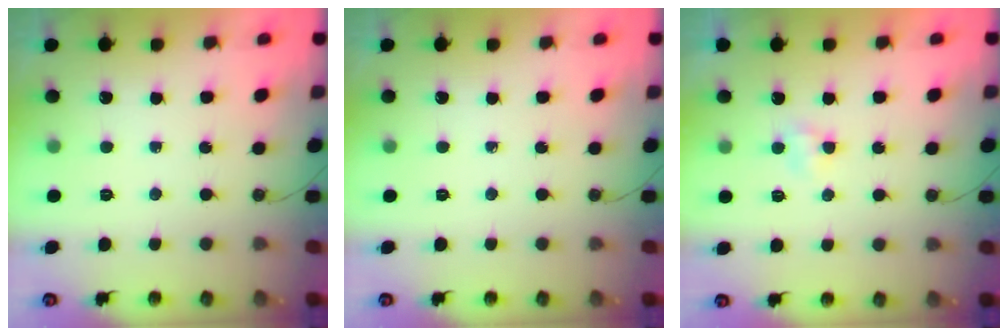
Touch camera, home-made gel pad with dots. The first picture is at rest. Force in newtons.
{"total": 0.0}
{"total": 2.2, "press": 2.2, "slide": 0.3}